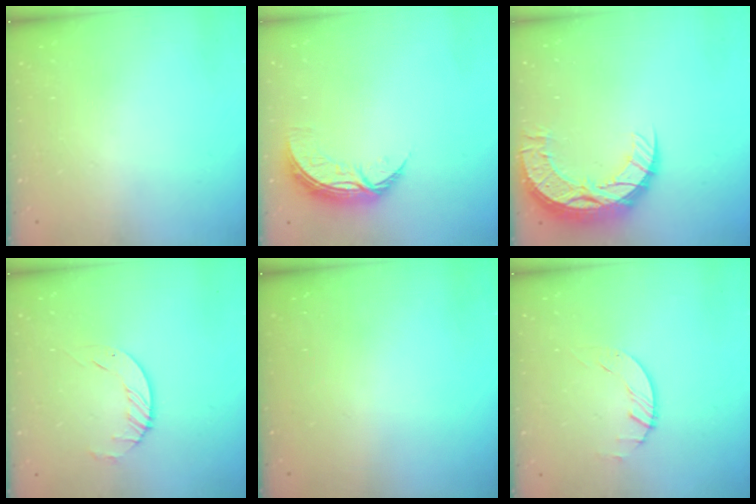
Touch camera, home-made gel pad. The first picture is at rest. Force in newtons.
{"total": 8.5, "press": 8.5, "slide": 0.3}
{"total": 13.3, "press": 13.3, "slide": 0.9}
{"total": 3.5, "press": 3.5, "slide": 0.4}
{"total": 0.0}
{"total": 1.7, "press": 1.7, "slide": 0.1}